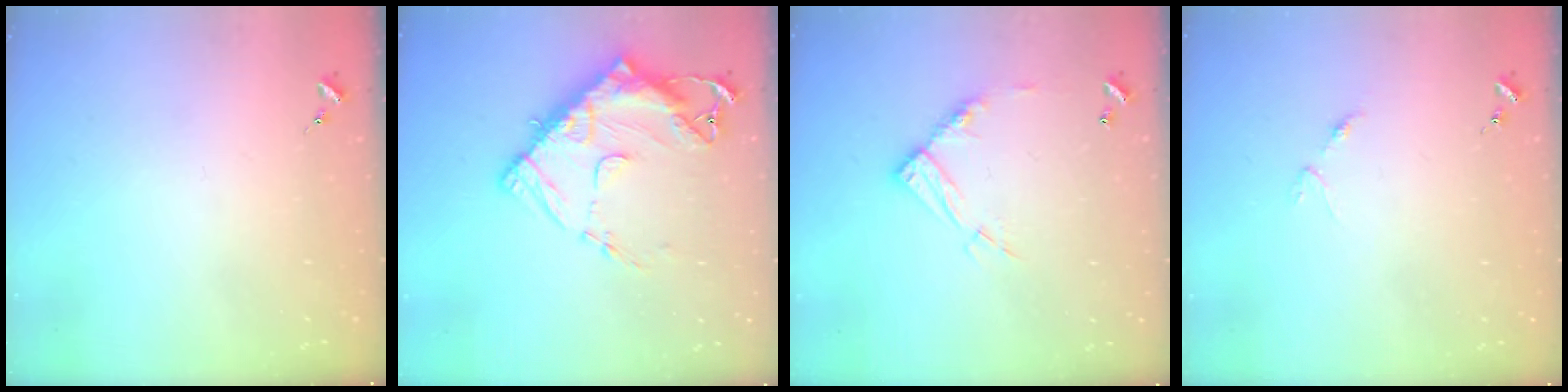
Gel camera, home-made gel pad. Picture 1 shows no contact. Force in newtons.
{"total": 16.9, "press": 16.8, "slide": 1.6}
{"total": 12.2, "press": 12.1, "slide": 0.9}
{"total": 3.1, "press": 3.0, "slide": 0.4}